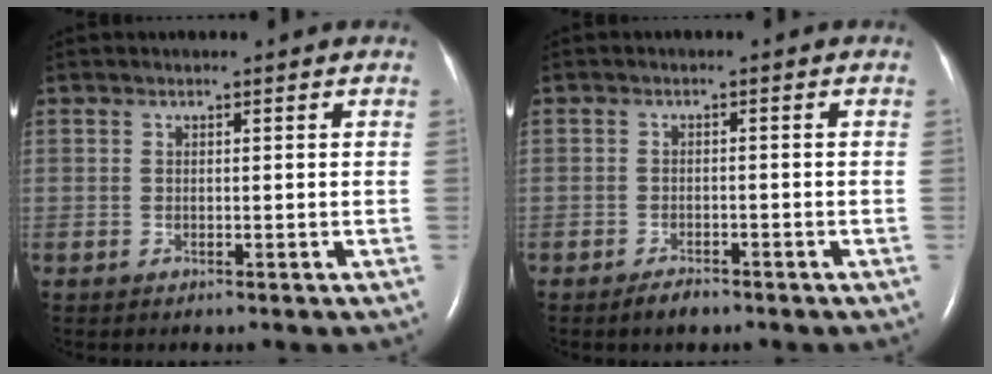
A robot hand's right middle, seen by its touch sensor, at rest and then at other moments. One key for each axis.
{"total": 2.2, "fx": -1.8, "fy": 0.7, "fz": 1.1, "tx": -0.029, "ty": -0.004, "tz": -0.027}